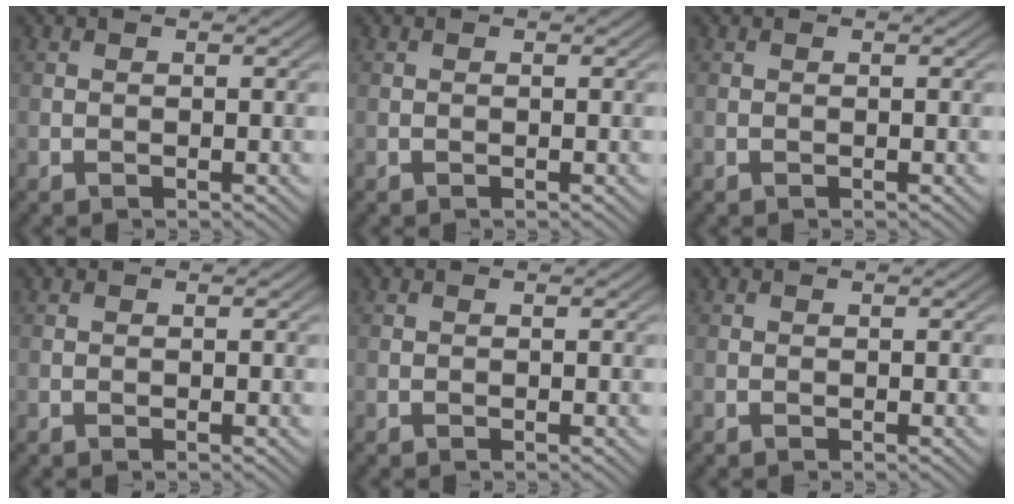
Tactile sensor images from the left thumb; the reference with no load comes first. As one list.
[{"total": 0.0}, {"total": 0.0}, {"total": 0.0}, {"total": 0.0}, {"total": 0.0}]